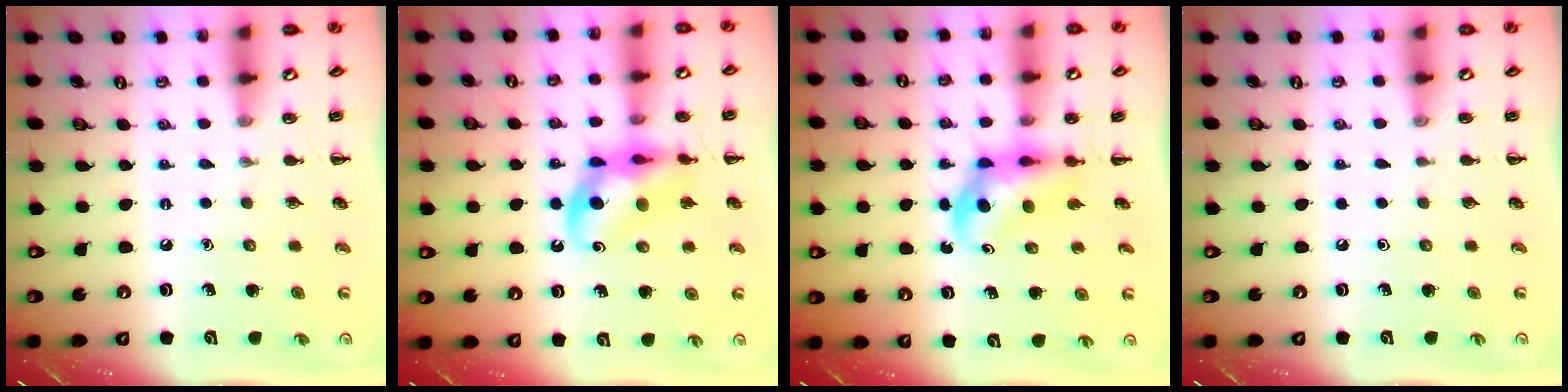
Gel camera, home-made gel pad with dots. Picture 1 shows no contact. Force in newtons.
{"total": 12.7, "press": 12.3, "slide": 3.2}
{"total": 5.5, "press": 5.3, "slide": 1.5}
{"total": 0.0}